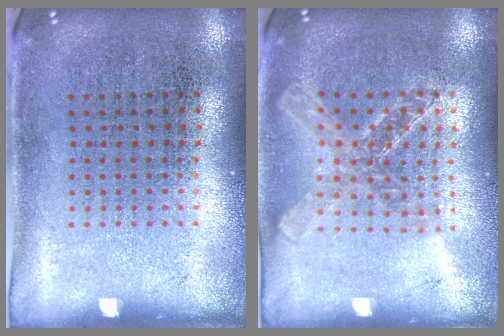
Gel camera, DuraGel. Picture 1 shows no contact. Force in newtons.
{"total": 1.6, "press": 1.4, "slide": 0.7}